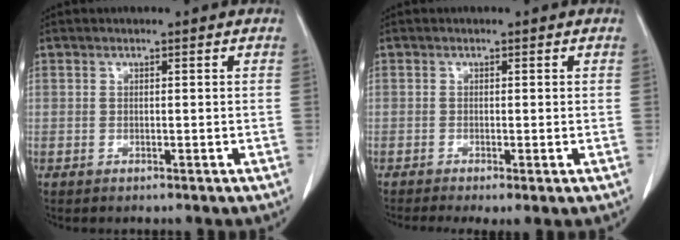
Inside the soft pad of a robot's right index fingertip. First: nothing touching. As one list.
[{"total": 3.1, "force": [-1.8, 0.7, 2.5], "torque": [-0.043, -0.013, -0.031]}]